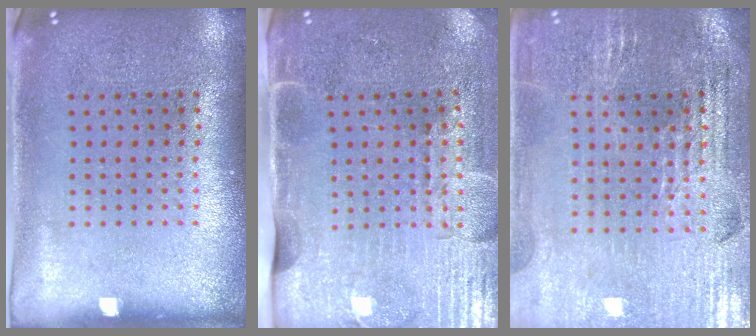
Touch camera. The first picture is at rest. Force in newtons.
{"total": 4.5, "press": 3.7, "slide": 2.5}
{"total": 2.9, "press": 2.9, "slide": 0.5}